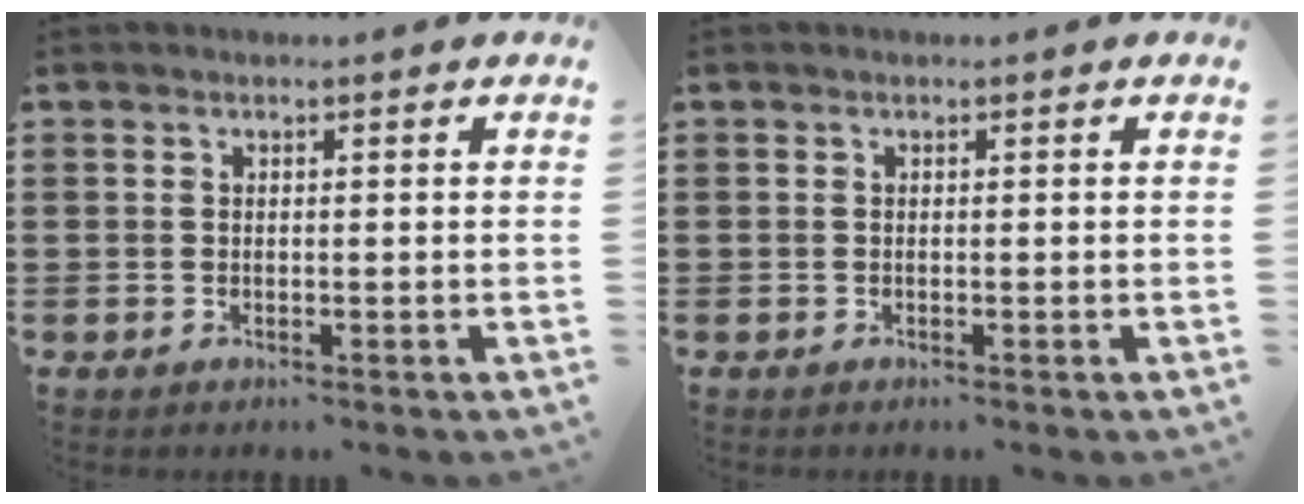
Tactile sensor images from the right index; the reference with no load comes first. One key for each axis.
{"total": 0.0}